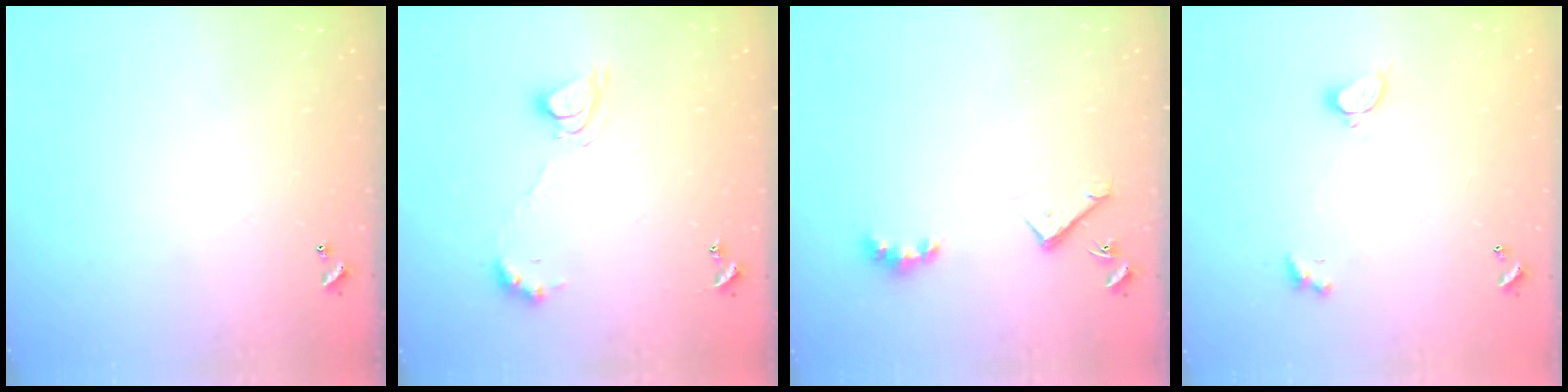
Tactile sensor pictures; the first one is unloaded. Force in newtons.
{"total": 7.8, "press": 7.7, "slide": 0.9}
{"total": 4.9, "press": 4.9, "slide": 0.7}
{"total": 2.2, "press": 2.0, "slide": 0.9}